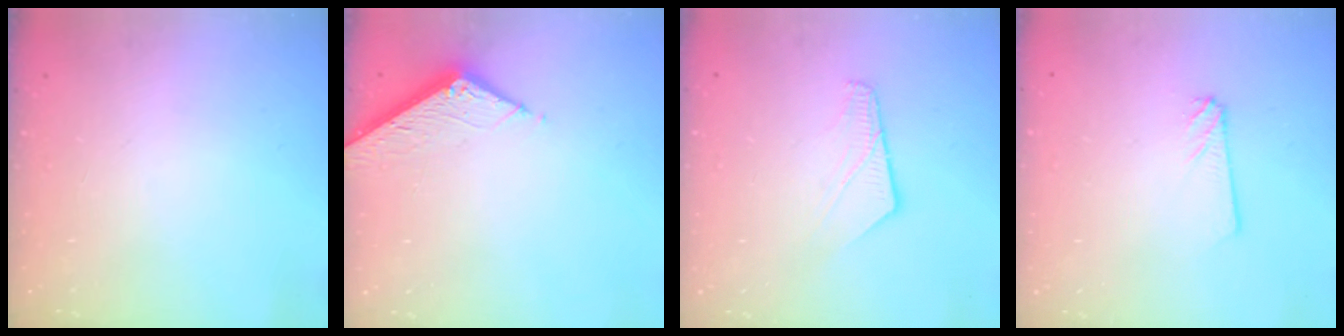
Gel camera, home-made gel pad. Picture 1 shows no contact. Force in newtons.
{"total": 5.4, "press": 5.4, "slide": 0.7}
{"total": 7.2, "press": 7.2, "slide": 0.5}
{"total": 2.9, "press": 2.9, "slide": 0.3}